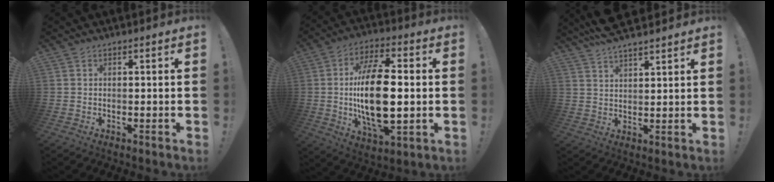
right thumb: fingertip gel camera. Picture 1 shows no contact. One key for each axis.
{"total": 20.1, "fx": -0.4, "fy": 9.4, "fz": 17.7, "tx": -0.347, "ty": -0.003, "tz": -0.010}
{"total": 6.0, "fx": 5.4, "fy": 1.0, "fz": 2.4, "tx": -0.051, "ty": -0.027, "tz": 0.103}